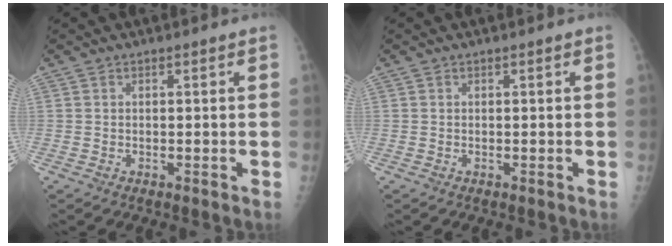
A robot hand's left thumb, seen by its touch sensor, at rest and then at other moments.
{"total": 0.0}